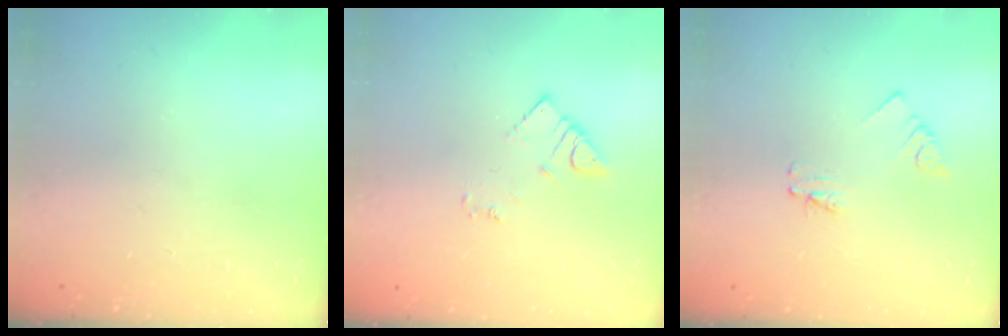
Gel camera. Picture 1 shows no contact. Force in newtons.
{"total": 3.4, "press": 3.4, "slide": 0.6}
{"total": 1.6, "press": 1.6, "slide": 0.2}